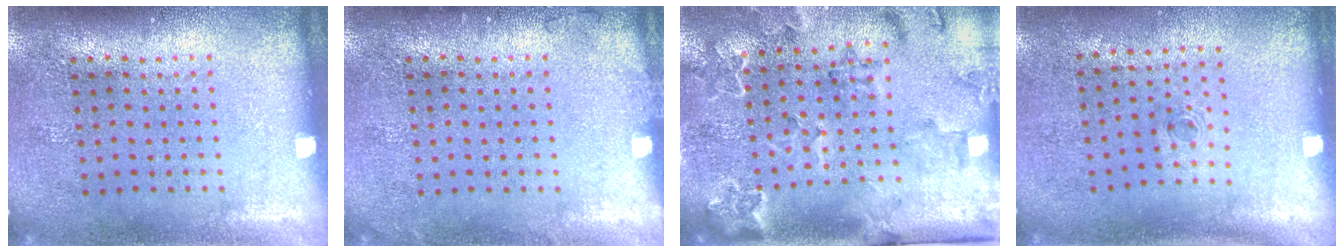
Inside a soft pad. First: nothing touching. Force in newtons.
{"total": 0.6, "press": 0.6, "slide": 0.2}
{"total": 2.3, "press": 2.3, "slide": 0.1}
{"total": 0.6, "press": 0.3, "slide": 0.5}